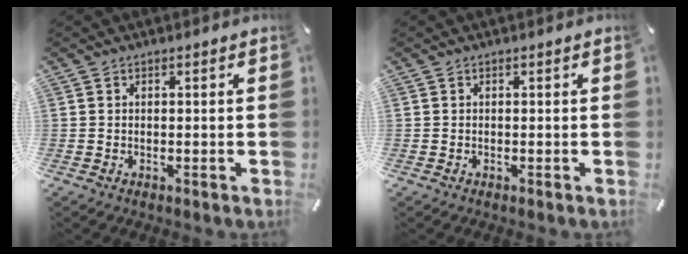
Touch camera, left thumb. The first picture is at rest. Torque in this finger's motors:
{"motor_torque": [-0.01, -0.01, 0.00, -0.10, 0.00]}